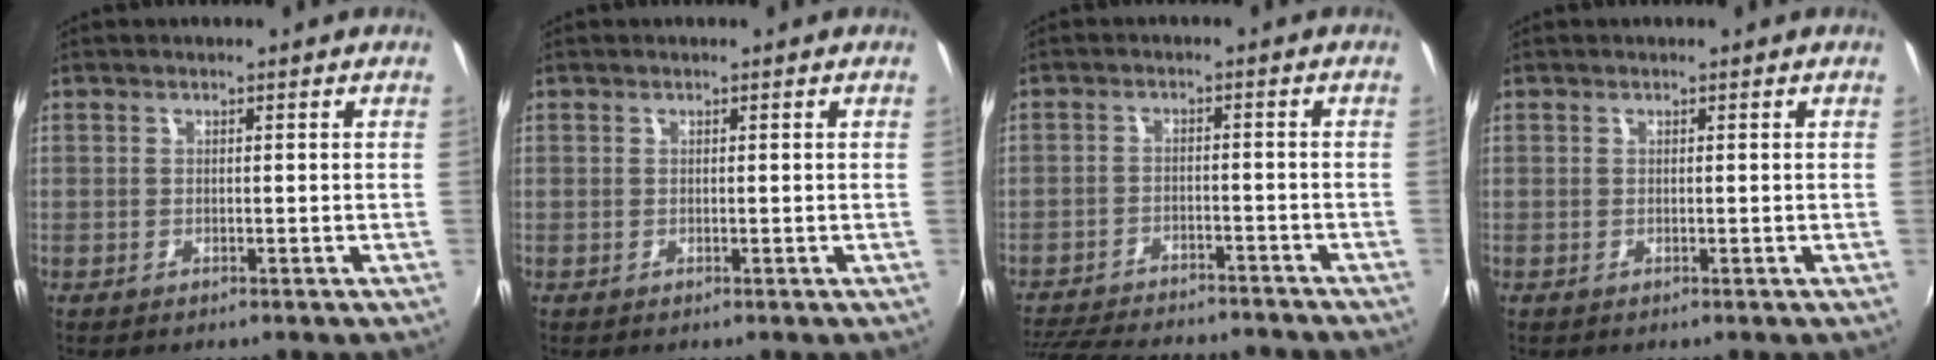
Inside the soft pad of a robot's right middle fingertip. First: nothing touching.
{"total": 0.0}
{"total": 18.7, "force": [-16.2, 5.1, 7.8], "torque": [-0.166, -0.017, -0.229]}
{"total": 0.0}